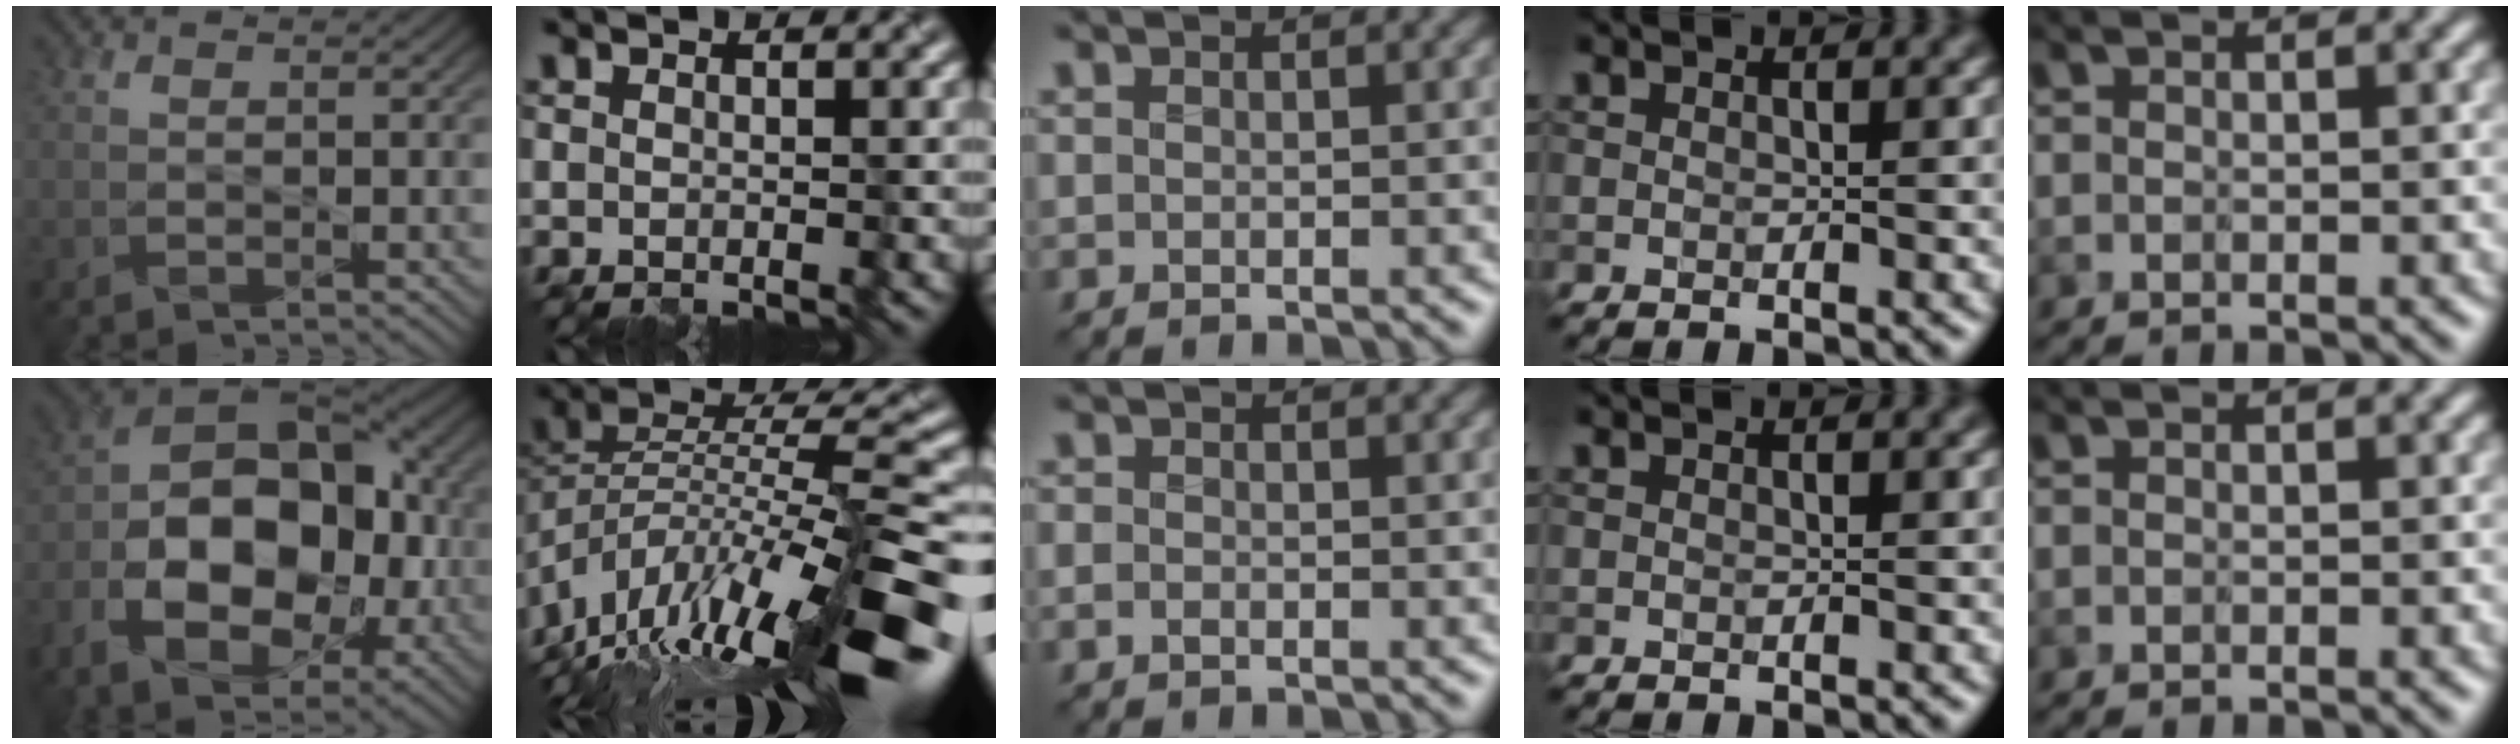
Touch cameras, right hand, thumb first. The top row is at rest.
{"thumb": {"total": 17.0, "force": [-4.3, 10.5, 12.6], "torque": [-0.221, -0.025, -0.083]}, "index": {"total": 15.1, "force": [-8.4, 5.0, 11.5], "torque": [-0.212, 0.016, -0.147]}, "middle": {"total": 0.7, "force": [-0.4, 0.5, 0.4], "torque": [-0.008, -0.002, -0.008]}}